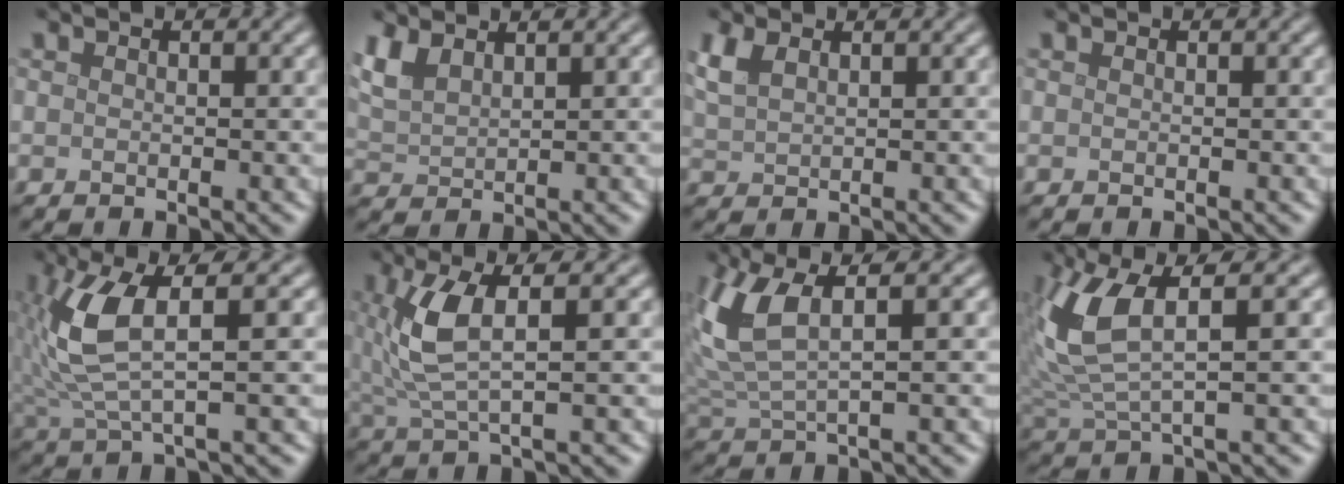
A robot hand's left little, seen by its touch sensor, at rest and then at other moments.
{"total": 3.0, "force": [2.2, 1.3, 1.7], "torque": [-0.047, 0.008, 0.049]}
{"total": 2.6, "force": [1.6, 1.2, 1.7], "torque": [-0.048, 0.007, 0.038]}
{"total": 0.0}
{"total": 6.2, "force": [1.3, 1.8, 5.7], "torque": [-0.139, 0.002, 0.029]}
{"total": 5.2, "force": [1.3, 1.6, 4.8], "torque": [-0.115, 0.001, 0.029]}
{"total": 6.4, "force": [2.6, 2.2, 5.4], "torque": [-0.139, 0.007, 0.054]}
{"total": 6.9, "force": [2.3, 2.2, 6.1], "torque": [-0.153, 0.005, 0.050]}